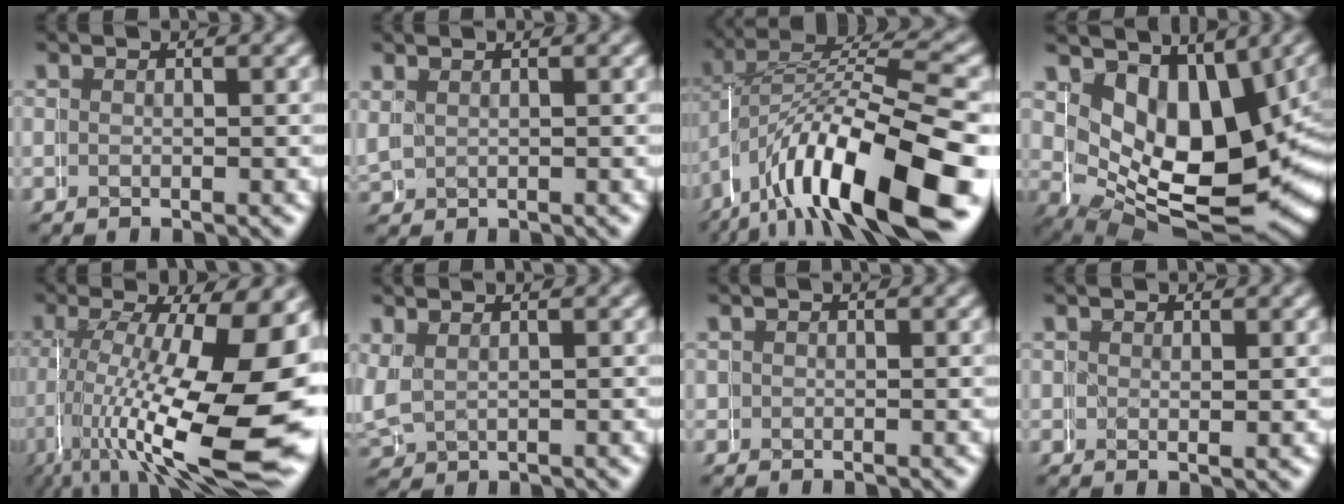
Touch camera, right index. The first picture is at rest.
{"total": 1.1, "force": [1.0, 0.3, 0.1], "torque": [-0.011, -0.002, 0.025]}
{"total": 12.6, "force": [-2.9, 6.4, 10.4], "torque": [-0.179, -0.023, -0.031]}
{"total": 15.0, "force": [-0.6, 10.0, 11.2], "torque": [-0.192, -0.070, 0.025]}
{"total": 14.4, "force": [-2.1, 5.7, 13.1], "torque": [-0.202, -0.045, -0.001]}
{"total": 3.5, "force": [0.9, 3.1, 1.4], "torque": [-0.060, -0.015, 0.025]}
{"total": 1.2, "force": [0.3, 1.1, 0.4], "torque": [-0.016, -0.009, 0.007]}
{"total": 1.0, "force": [0.6, 0.2, 0.8], "torque": [-0.020, -0.008, 0.015]}